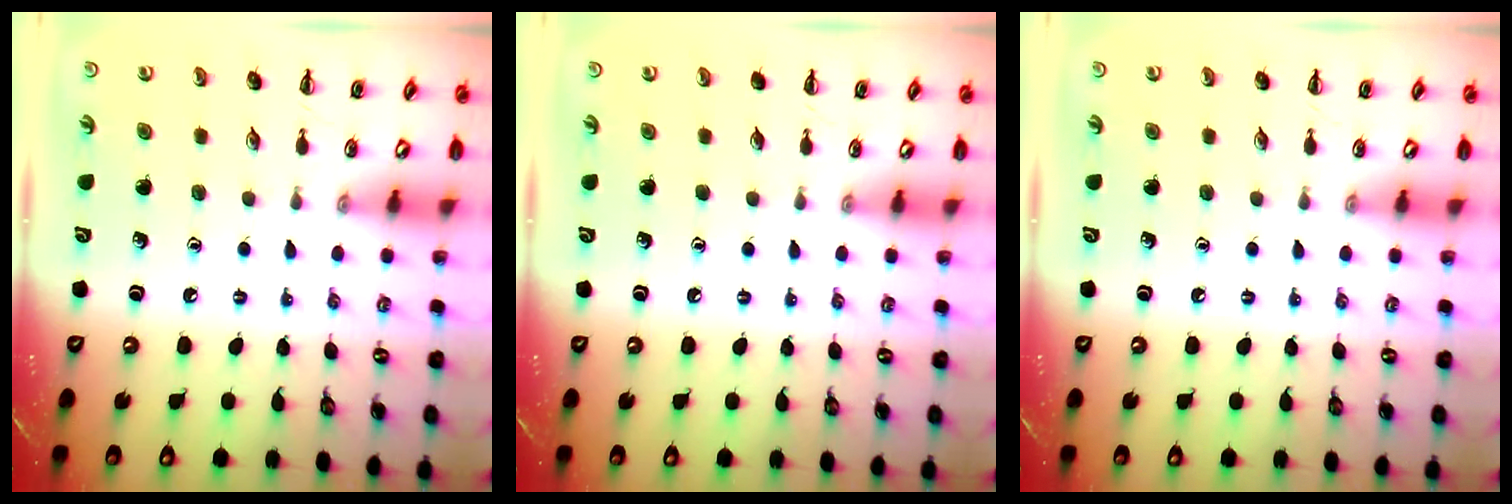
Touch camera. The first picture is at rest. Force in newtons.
{"total": 0.0}
{"total": 0.0}